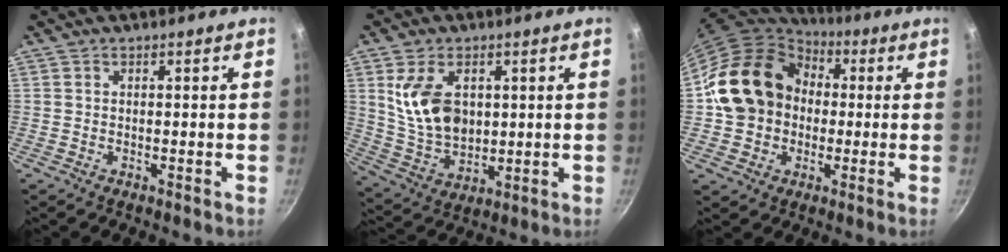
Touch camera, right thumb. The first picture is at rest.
{"total": 12.7, "force": [2.9, 8.3, 9.1], "torque": [-0.150, -0.025, 0.069]}
{"total": 17.6, "force": [1.2, 14.6, 9.8], "torque": [-0.151, 0.040, 0.013]}